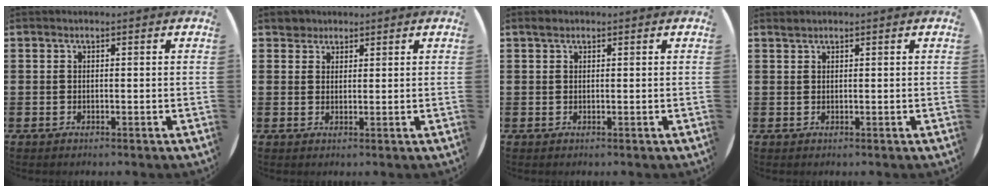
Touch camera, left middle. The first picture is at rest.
{"total": 2.0, "force": [1.8, 1.0, -0.1], "torque": [0.007, -0.001, 0.034]}
{"total": 0.7, "force": [0.6, 0.3, 0.2], "torque": [0.002, -0.001, 0.010]}
{"total": 0.5, "force": [0.5, -0.1, 0.0], "torque": [-0.001, 0.000, 0.011]}